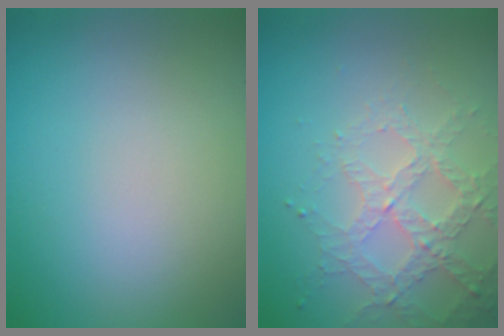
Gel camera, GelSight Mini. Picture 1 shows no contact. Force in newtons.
{"total": 3.1, "press": 3.1, "slide": 0.6}